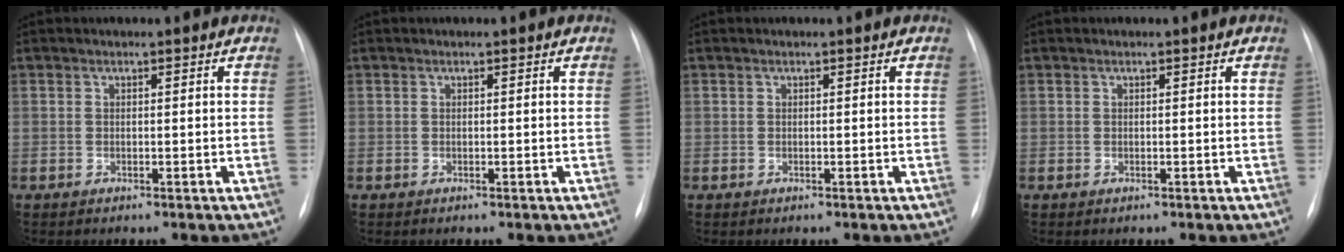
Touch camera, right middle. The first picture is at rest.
{"total": 0.0}
{"total": 0.0}
{"total": 0.0}